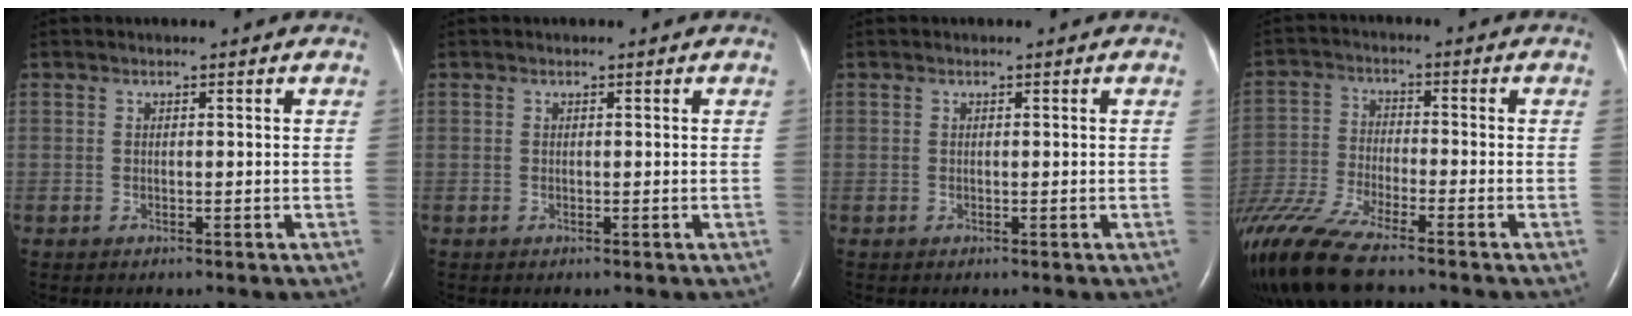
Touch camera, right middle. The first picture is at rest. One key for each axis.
{"total": 0.0}
{"total": 0.0}
{"total": 14.4, "fx": -11.4, "fy": 1.9, "fz": 8.5, "tx": -0.194, "ty": -0.038, "tz": -0.212}